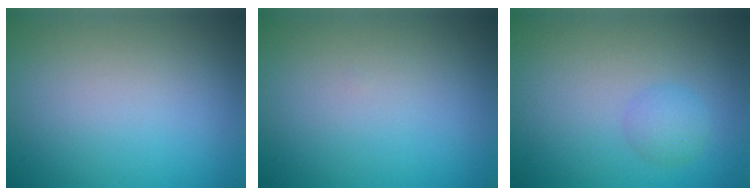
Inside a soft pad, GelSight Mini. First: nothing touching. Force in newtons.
{"total": 0.0}
{"total": 1.7, "press": 1.7, "slide": 0.0}